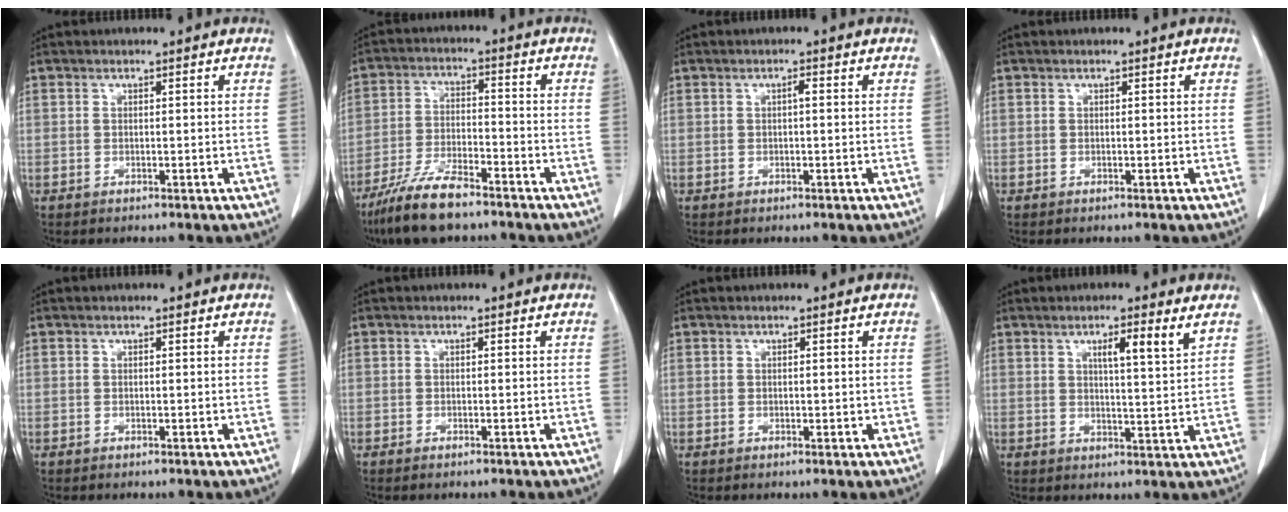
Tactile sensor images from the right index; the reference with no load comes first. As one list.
[{"total": 9.9, "force": [-7.6, 2.2, 6.0], "torque": [-0.118, -0.020, -0.142]}, {"total": 0.9, "force": [0.1, 0.2, 0.8], "torque": [-0.014, 0.002, 0.001]}, {"total": 0.0}, {"total": 0.0}, {"total": 0.8, "force": [-0.6, 0.1, 0.5], "torque": [-0.011, -0.002, -0.008]}, {"total": 0.9, "force": [0.2, 0.6, 0.7], "torque": [-0.011, -0.002, 0.004]}, {"total": 5.5, "force": [3.1, 0.0, 4.6], "torque": [-0.071, -0.003, 0.046]}]